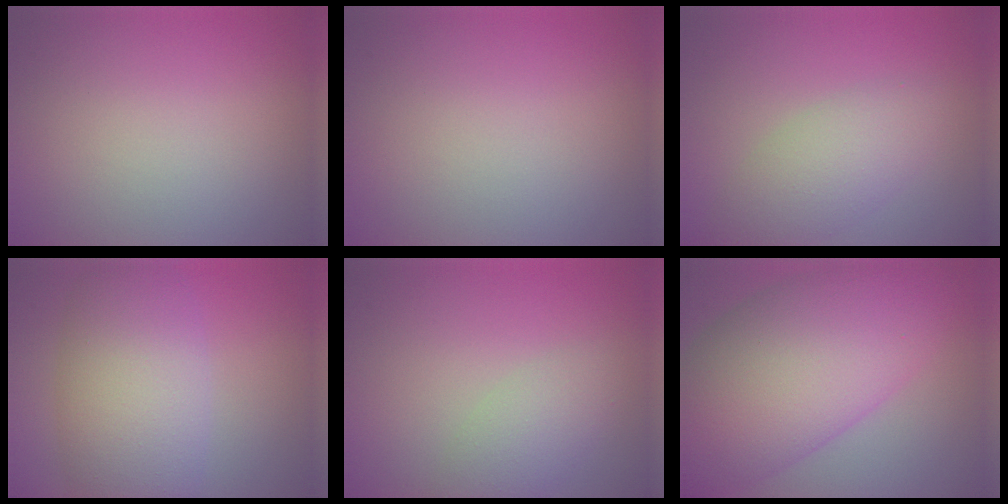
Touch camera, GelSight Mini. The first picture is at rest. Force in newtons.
{"total": 0.0}
{"total": 3.9, "press": 3.9, "slide": 0.2}
{"total": 8.8, "press": 8.8, "slide": 0.5}
{"total": 2.8, "press": 2.8, "slide": 0.1}
{"total": 12.4, "press": 12.4, "slide": 0.4}